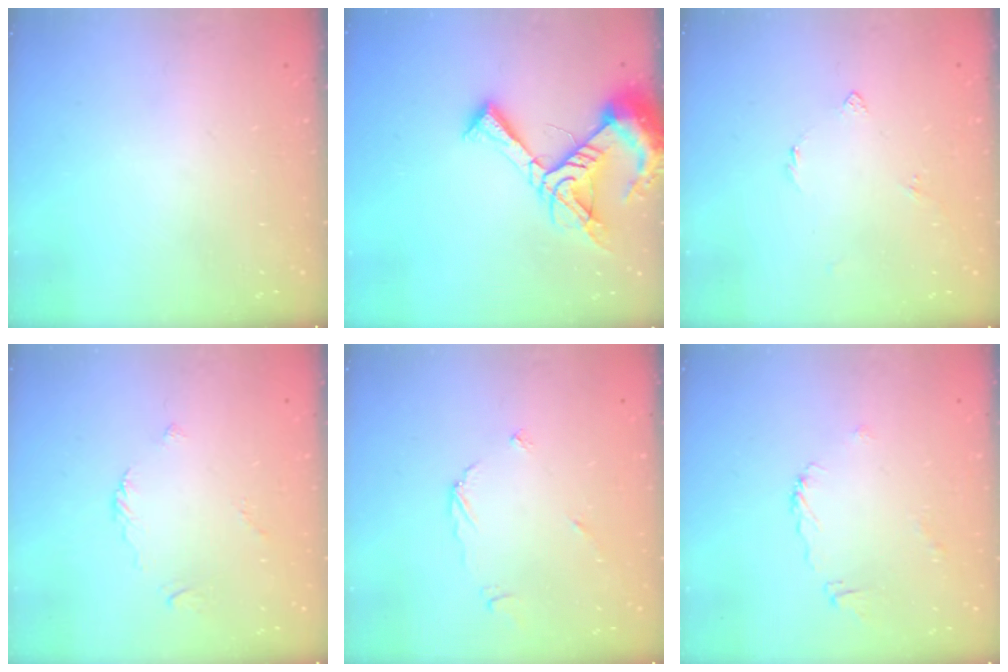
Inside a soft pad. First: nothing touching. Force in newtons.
{"total": 13.9, "press": 13.9, "slide": 1.3}
{"total": 2.6, "press": 2.5, "slide": 0.7}
{"total": 2.5, "press": 2.4, "slide": 0.7}
{"total": 3.6, "press": 3.5, "slide": 0.4}
{"total": 4.6, "press": 4.6, "slide": 0.5}